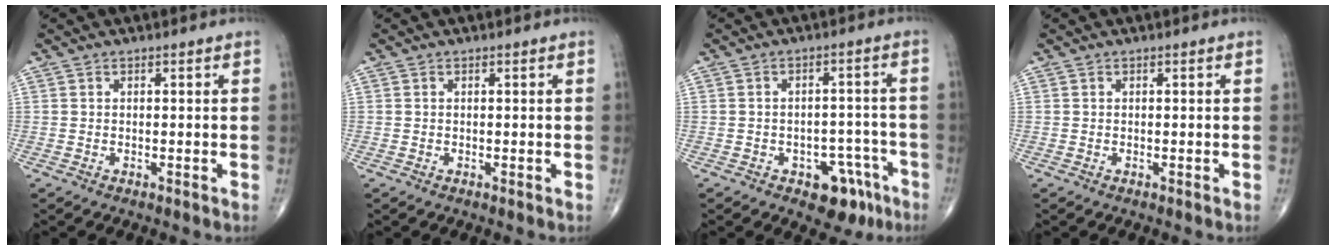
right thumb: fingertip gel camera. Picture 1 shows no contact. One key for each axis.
{"total": 0.0}
{"total": 8.2, "fx": -4.5, "fy": 4.9, "fz": 4.7, "tx": -0.027, "ty": 0.038, "tz": -0.053}
{"total": 0.0}